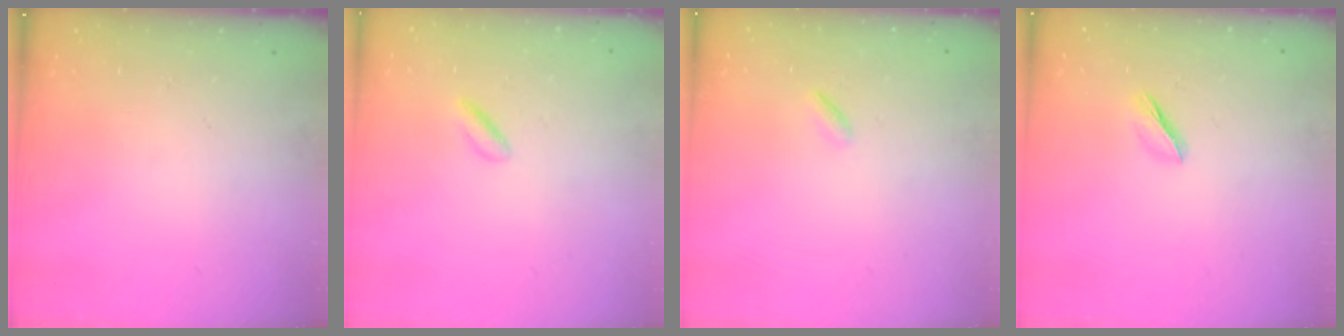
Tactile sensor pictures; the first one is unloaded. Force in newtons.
{"total": 1.7, "press": 1.5, "slide": 0.8}
{"total": 0.8, "press": 0.7, "slide": 0.4}
{"total": 1.9, "press": 1.8, "slide": 0.7}